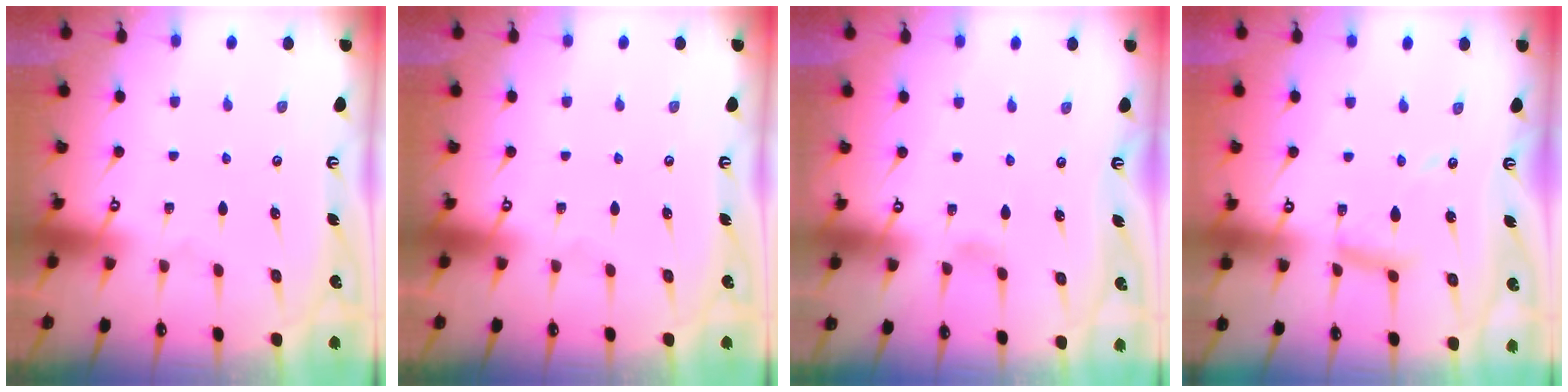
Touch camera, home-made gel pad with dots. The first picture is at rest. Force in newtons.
{"total": 0.0}
{"total": 3.7, "press": 3.6, "slide": 0.3}
{"total": 9.8, "press": 9.8, "slide": 0.7}